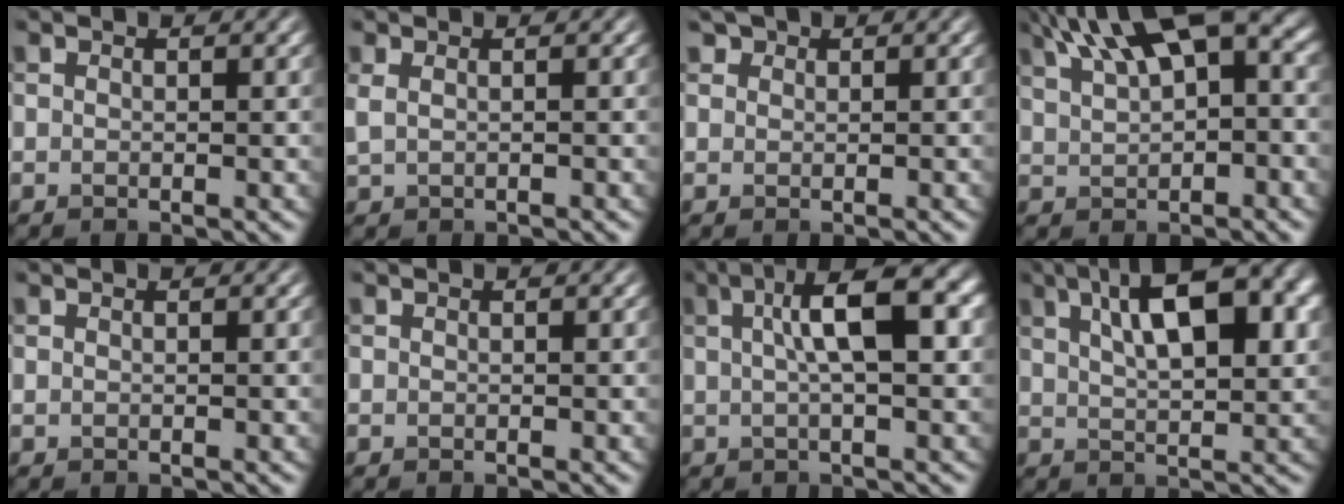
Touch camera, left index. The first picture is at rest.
{"total": 1.2, "force": [0.5, 0.5, 1.0], "torque": [-0.023, 0.002, 0.010]}
{"total": 1.8, "force": [1.2, 1.1, 0.6], "torque": [-0.012, 0.001, 0.014]}
{"total": 11.8, "force": [5.6, 4.8, 9.2], "torque": [-0.165, 0.025, 0.093]}
{"total": 0.0}
{"total": 0.0}
{"total": 7.5, "force": [1.9, 1.9, 7.0], "torque": [-0.106, 0.019, 0.023]}
{"total": 12.5, "force": [5.5, 4.7, 10.2], "torque": [-0.146, 0.017, 0.077]}